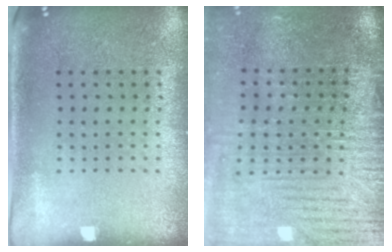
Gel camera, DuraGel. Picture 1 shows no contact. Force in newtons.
{"total": 4.4, "press": 3.8, "slide": 2.2}